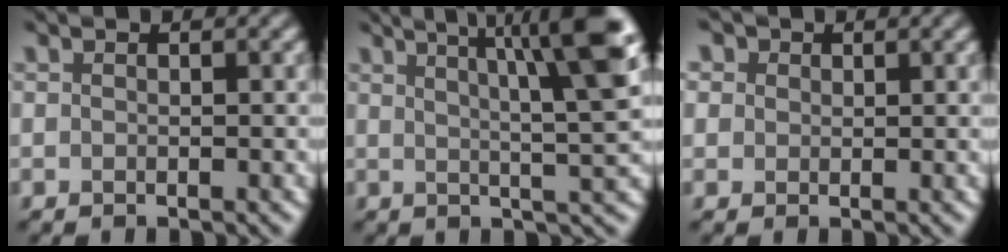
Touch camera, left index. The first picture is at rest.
{"total": 10.1, "force": [4.1, 2.1, 9.0], "torque": [-0.100, 0.027, 0.053]}
{"total": 3.2, "force": [1.7, 2.3, 1.3], "torque": [-0.033, 0.013, 0.016]}